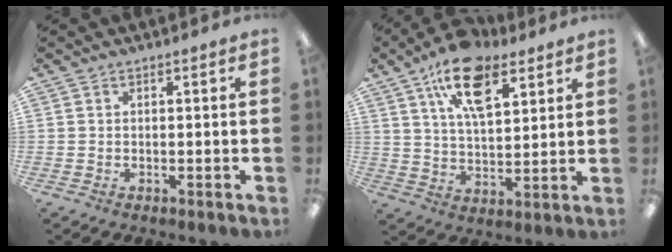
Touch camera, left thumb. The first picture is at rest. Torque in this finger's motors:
{"motor_torque": [0.18, 0.20, 1.46, -1.31, 0.12]}